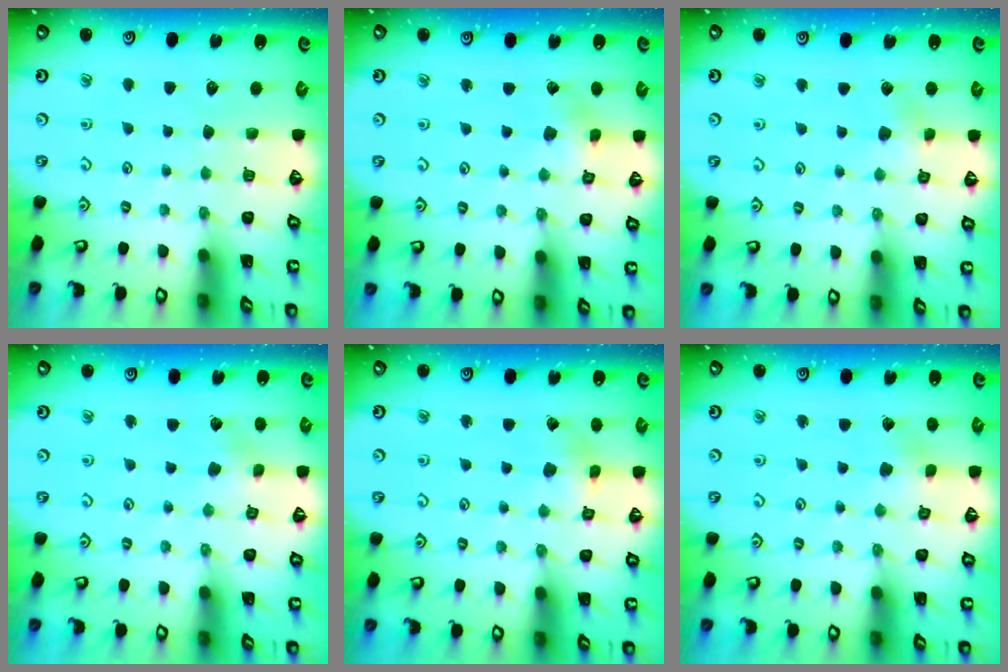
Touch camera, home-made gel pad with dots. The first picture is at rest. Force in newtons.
{"total": 2.6, "press": 2.5, "slide": 0.3}
{"total": 4.2, "press": 4.2, "slide": 0.5}
{"total": 2.5, "press": 2.4, "slide": 0.3}
{"total": 2.5, "press": 2.5, "slide": 0.3}
{"total": 2.6, "press": 2.6, "slide": 0.4}